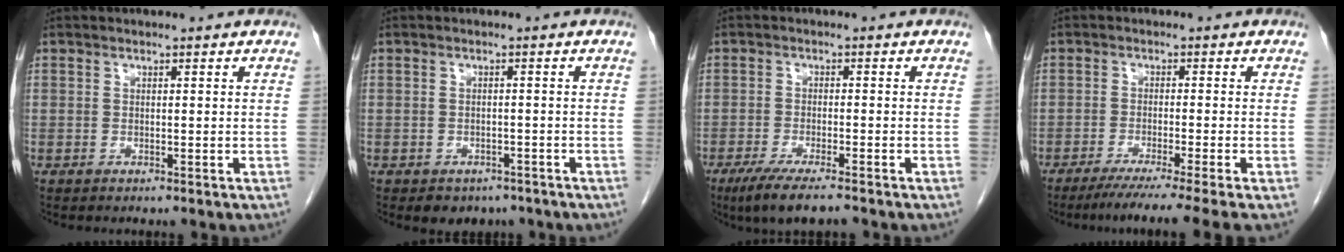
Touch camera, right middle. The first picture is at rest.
{"total": 4.1, "force": [-3.0, 2.6, 0.9], "torque": [-0.005, 0.006, -0.036]}
{"total": 7.1, "force": [-5.3, 0.6, 4.7], "torque": [-0.076, -0.017, -0.086]}
{"total": 9.7, "force": [-7.9, -2.0, 5.3], "torque": [-0.057, -0.030, -0.120]}